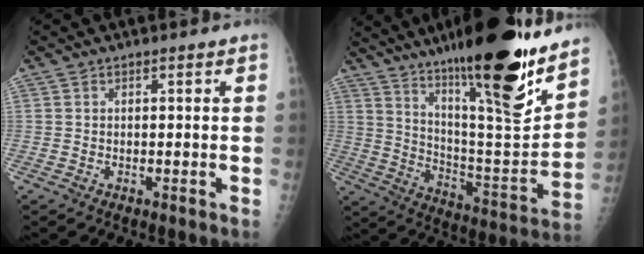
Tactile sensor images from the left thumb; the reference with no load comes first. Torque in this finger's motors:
{"motor_torque": [2.95, 1.46, 1.51, -1.26, 0.59]}